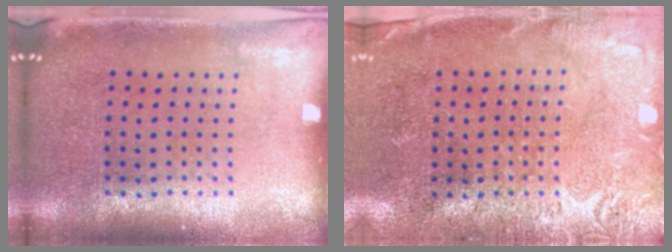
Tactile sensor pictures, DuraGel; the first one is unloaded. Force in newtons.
{"total": 2.7, "press": 2.4, "slide": 1.1}